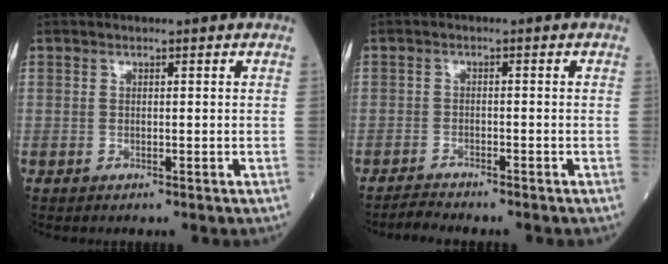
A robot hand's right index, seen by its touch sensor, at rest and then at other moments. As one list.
[{"total": 2.0, "force": [-2.0, -0.2, 0.0], "torque": [-0.007, -0.010, -0.037]}]